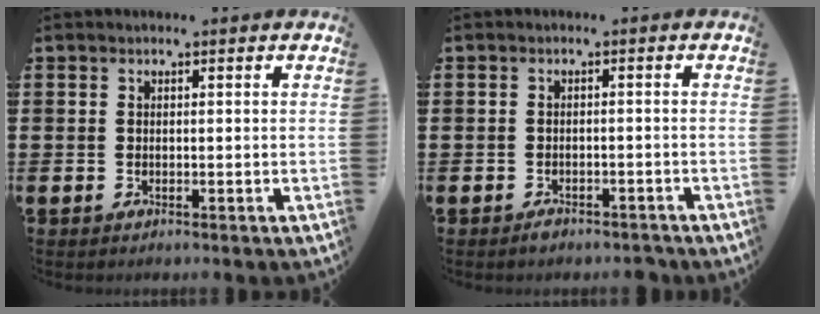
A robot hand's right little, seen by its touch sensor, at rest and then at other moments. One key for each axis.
{"total": 1.0, "fx": -1.0, "fy": 0.3, "fz": 0.2, "tx": -0.007, "ty": 0.003, "tz": -0.021}